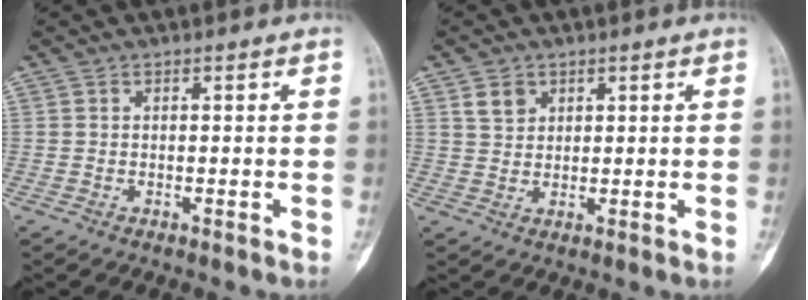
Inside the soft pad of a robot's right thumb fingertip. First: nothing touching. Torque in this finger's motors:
{"motor_torque": [-0.46, 0.40, 0.30, 0.23, 0.00]}